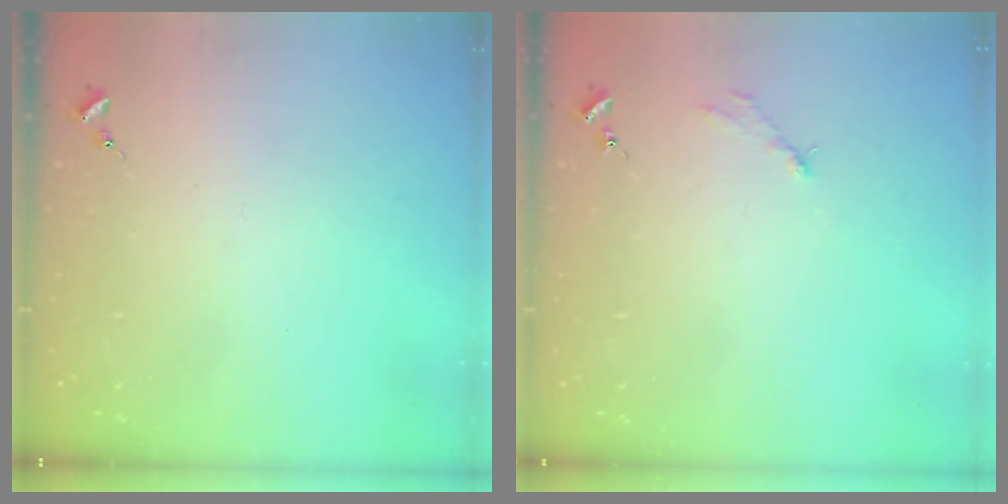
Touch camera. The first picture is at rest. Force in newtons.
{"total": 2.6, "press": 2.6, "slide": 0.3}